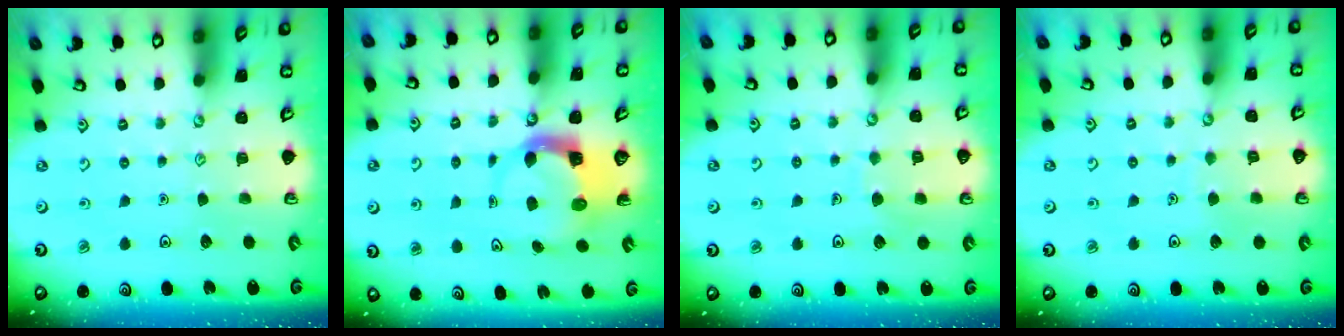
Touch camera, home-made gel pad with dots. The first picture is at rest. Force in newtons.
{"total": 3.9, "press": 3.9, "slide": 0.6}
{"total": 5.4, "press": 5.4, "slide": 0.3}
{"total": 3.3, "press": 3.3, "slide": 0.3}